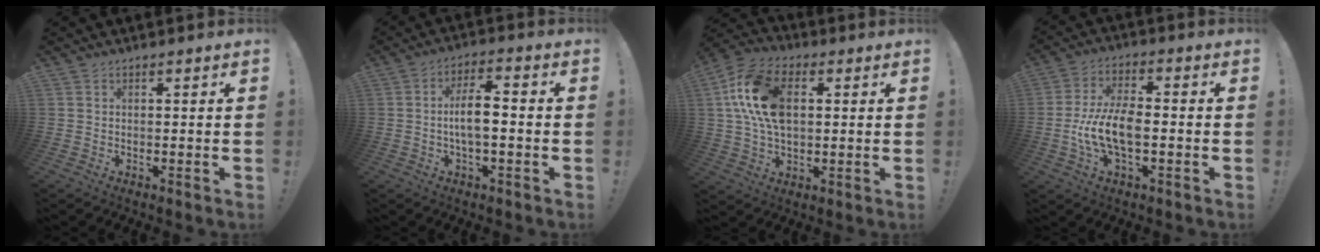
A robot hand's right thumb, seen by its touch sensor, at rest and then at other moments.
{"total": 8.4, "force": [-1.0, 3.0, 7.8], "torque": [-0.141, 0.008, -0.023]}
{"total": 17.2, "force": [3.3, 11.2, 12.7], "torque": [-0.240, 0.014, 0.066]}
{"total": 12.1, "force": [-2.4, 5.6, 10.5], "torque": [-0.219, 0.003, -0.041]}